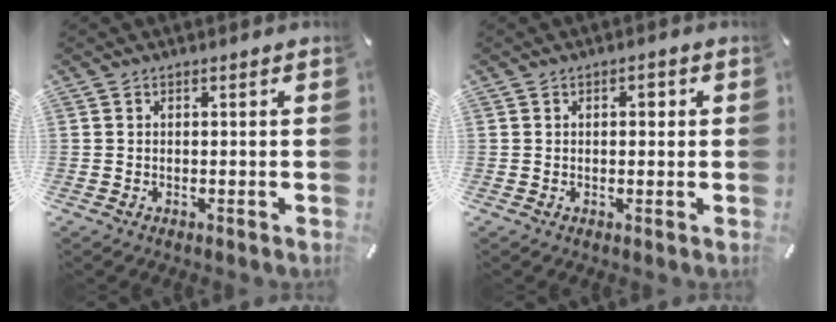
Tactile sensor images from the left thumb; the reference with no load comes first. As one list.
[{"total": 2.0, "force": [0.3, 1.4, 1.4], "torque": [-0.013, 0.002, -0.003]}]